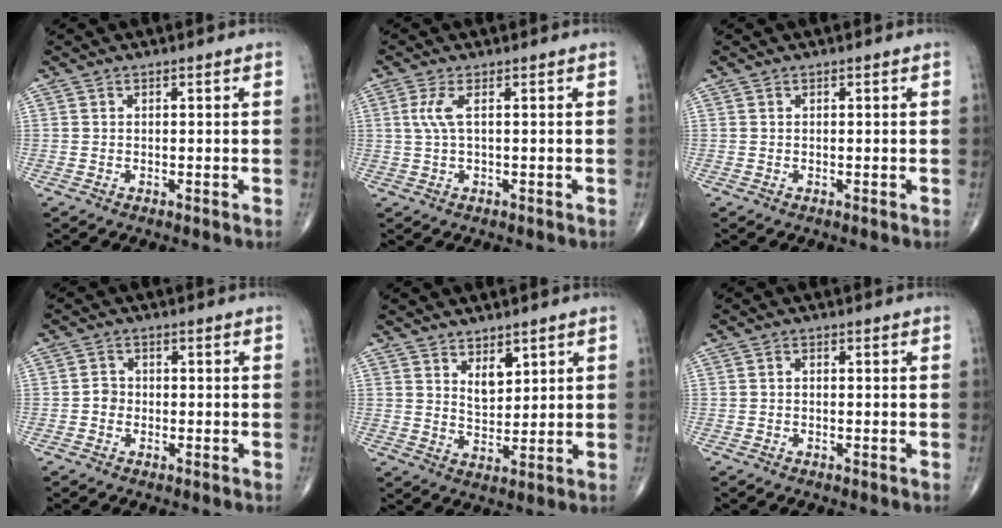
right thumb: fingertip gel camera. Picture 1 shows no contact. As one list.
[{"total": 3.1, "force": [0.6, 0.6, 2.9], "torque": [-0.088, 0.007, 0.015]}, {"total": 0.0}, {"total": 2.1, "force": [-0.6, 1.9, 0.8], "torque": [-0.002, 0.007, -0.016]}, {"total": 5.0, "force": [2.8, 2.6, 3.2], "torque": [-0.035, -0.027, 0.054]}, {"total": 0.7, "force": [-0.2, 0.5, 0.5], "torque": [-0.007, 0.001, -0.007]}]